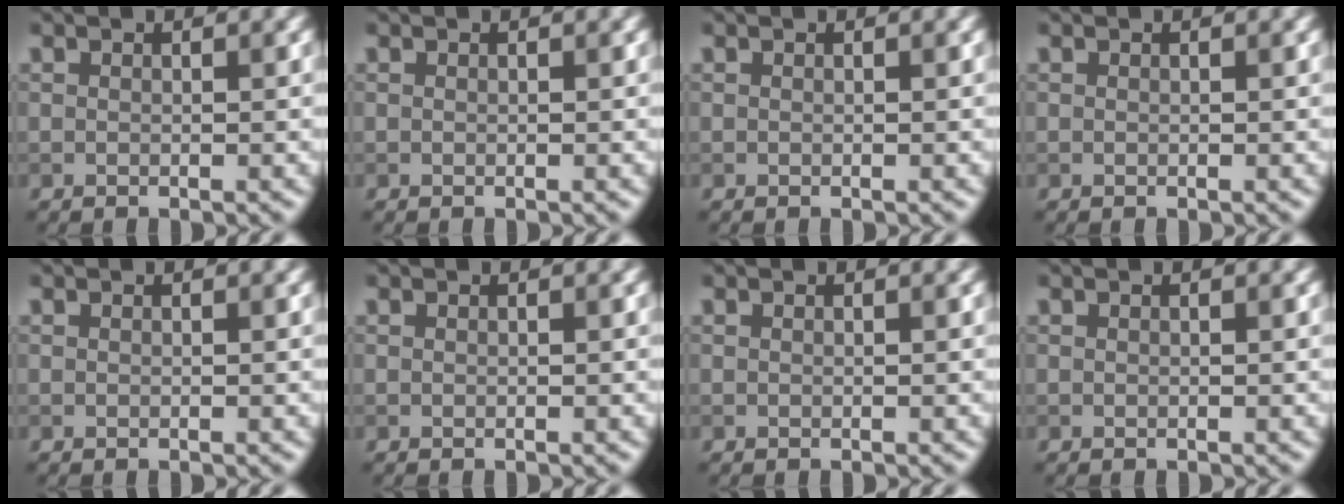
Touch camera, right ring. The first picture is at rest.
{"total": 0.0}
{"total": 0.0}
{"total": 0.0}
{"total": 0.0}
{"total": 0.0}
{"total": 0.0}
{"total": 0.0}